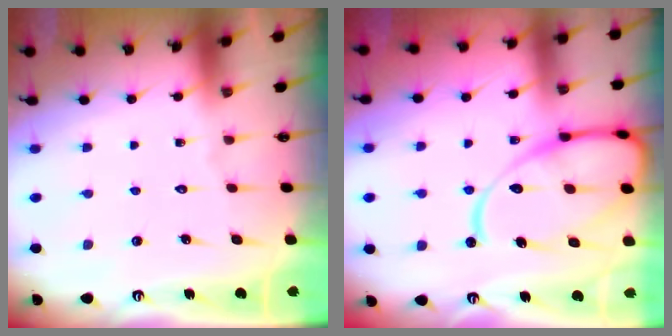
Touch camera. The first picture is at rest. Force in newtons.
{"total": 16.8, "press": 16.7, "slide": 1.7}